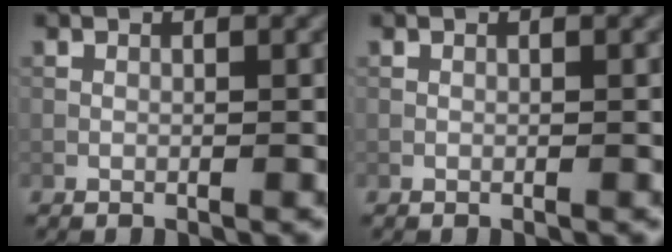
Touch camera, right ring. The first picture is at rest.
{"total": 0.0}